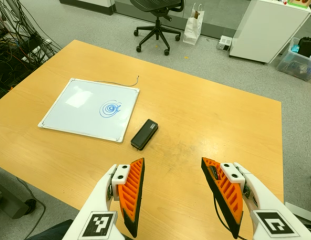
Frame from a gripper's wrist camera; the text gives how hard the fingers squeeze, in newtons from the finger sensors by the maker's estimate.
{"total": 0.0}